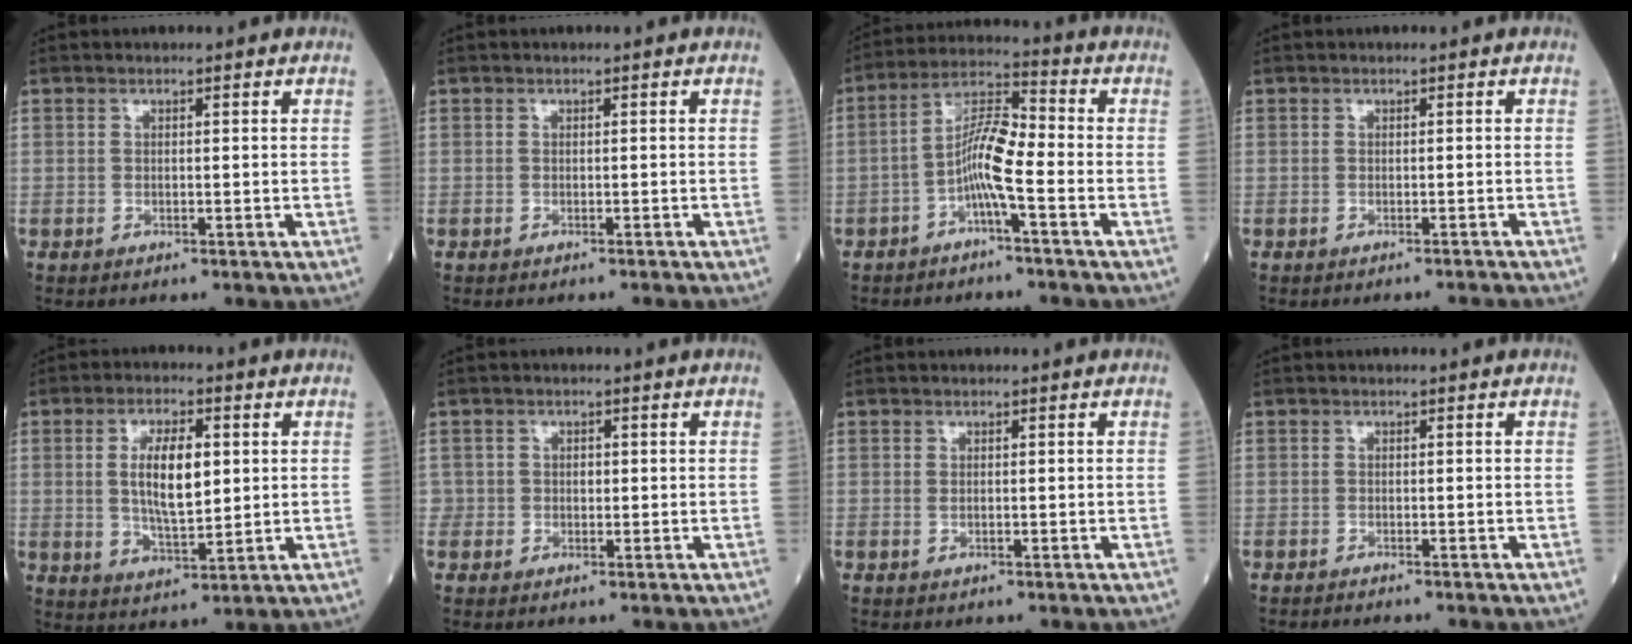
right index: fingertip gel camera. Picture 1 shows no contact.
{"total": 1.4, "force": [-1.3, -0.2, 0.5], "torque": [-0.004, 0.001, -0.017]}
{"total": 7.4, "force": [-2.7, 0.7, 6.8], "torque": [-0.131, 0.020, -0.055]}
{"total": 3.0, "force": [-2.9, -0.6, 0.2], "torque": [0.001, -0.013, -0.034]}
{"total": 8.5, "force": [1.4, 2.8, 7.9], "torque": [-0.148, 0.001, 0.026]}
{"total": 1.8, "force": [-0.1, 1.6, 0.6], "torque": [-0.003, 0.005, -0.002]}
{"total": 0.6, "force": [-0.1, 0.2, 0.5], "torque": [-0.011, -0.001, 0.001]}
{"total": 1.7, "force": [-1.6, -0.1, 0.5], "torque": [-0.008, -0.002, -0.021]}